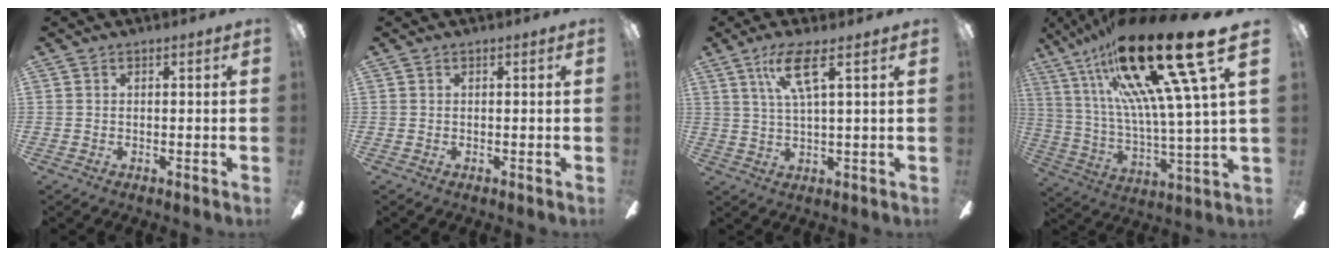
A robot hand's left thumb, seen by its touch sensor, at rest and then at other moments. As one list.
[{"total": 0.0}, {"total": 8.2, "force": [4.1, 1.1, 7.0], "torque": [-0.146, 0.001, 0.070]}, {"total": 33.0, "force": [18.2, 6.9, 26.7], "torque": [-0.476, -0.121, 0.281]}]